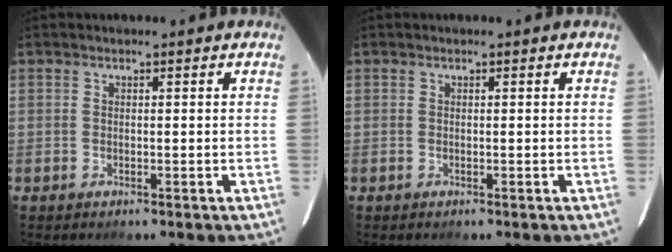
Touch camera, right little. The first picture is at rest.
{"total": 0.0}